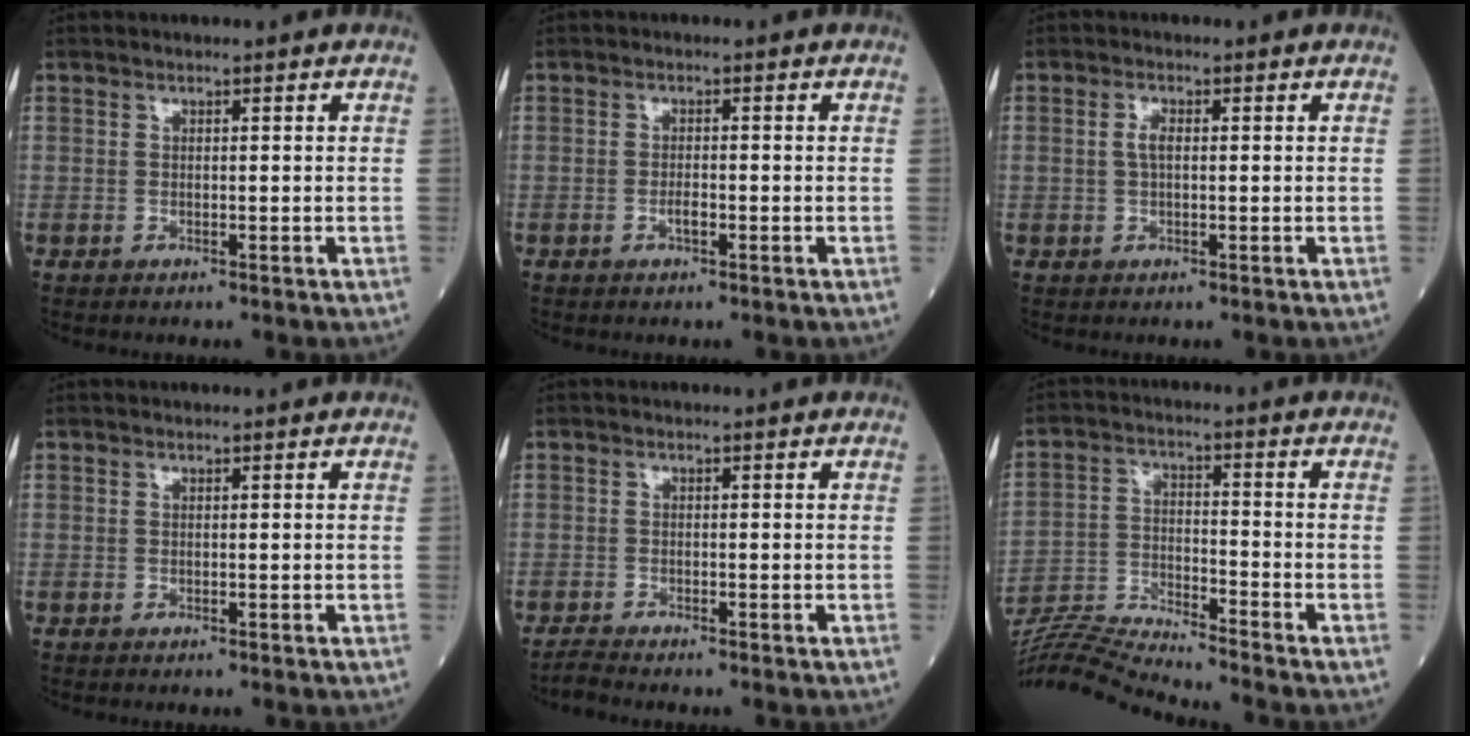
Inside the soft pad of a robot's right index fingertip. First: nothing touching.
{"total": 1.3, "force": [-0.6, 0.3, 1.1], "torque": [-0.022, 0.001, -0.011]}
{"total": 1.8, "force": [0.1, 0.7, 1.7], "torque": [-0.036, 0.003, 0.003]}
{"total": 0.0}
{"total": 1.3, "force": [-1.3, -0.4, 0.1], "torque": [-0.014, -0.010, -0.028]}
{"total": 11.0, "force": [-10.6, -2.5, 1.7], "torque": [-0.036, -0.003, -0.200]}